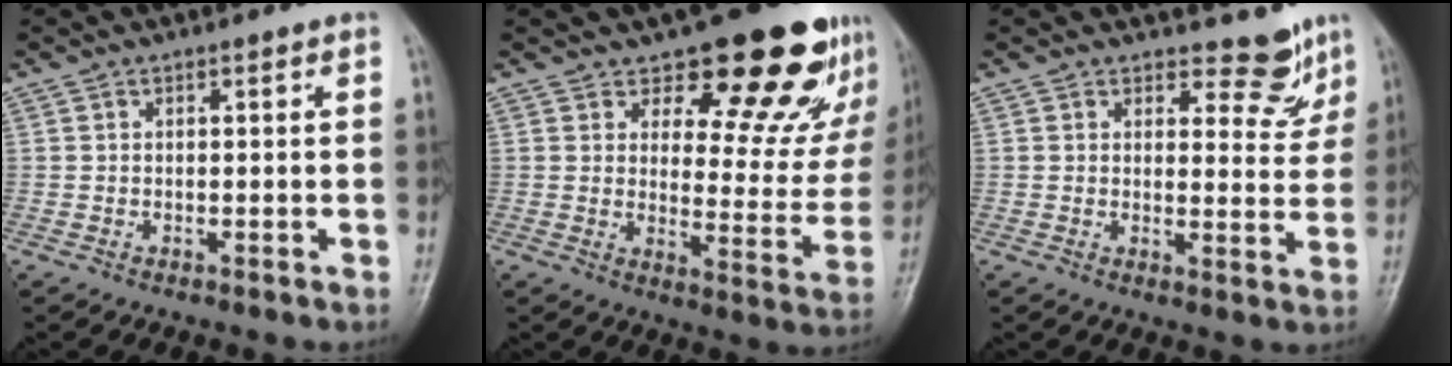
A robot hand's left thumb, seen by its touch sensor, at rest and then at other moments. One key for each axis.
{"total": 18.2, "fx": 13.2, "fy": 7.5, "fz": 10.1, "tx": -0.071, "ty": -0.102, "tz": 0.166}
{"total": 5.8, "fx": 5.0, "fy": 2.8, "fz": 1.1, "tx": 0.014, "ty": -0.045, "tz": 0.059}